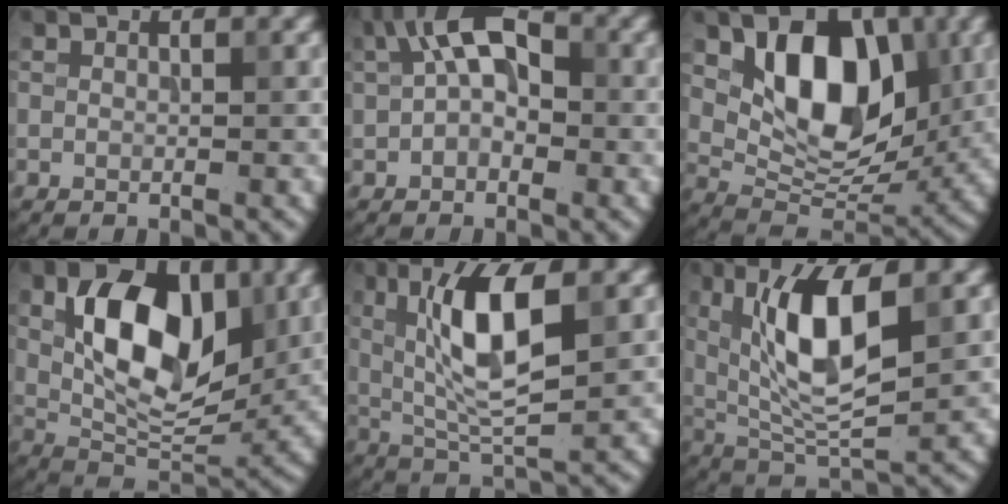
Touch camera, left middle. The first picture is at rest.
{"total": 6.4, "force": [1.0, 3.8, 5.1], "torque": [-0.090, 0.022, 0.003]}
{"total": 9.3, "force": [2.4, 5.9, 6.8], "torque": [-0.106, -0.011, 0.040]}
{"total": 10.1, "force": [2.4, 5.8, 7.9], "torque": [-0.130, -0.006, 0.040]}
{"total": 8.1, "force": [2.0, 2.4, 7.5], "torque": [-0.136, -0.005, 0.036]}
{"total": 8.7, "force": [2.3, 3.0, 7.9], "torque": [-0.148, -0.010, 0.044]}